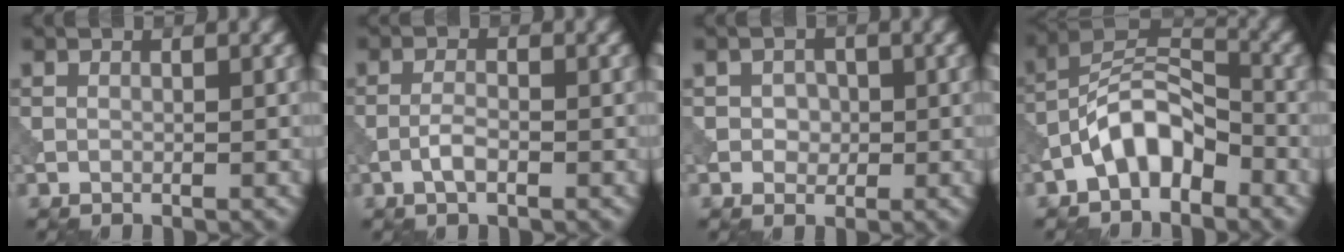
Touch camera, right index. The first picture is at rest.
{"total": 1.8, "force": [-0.9, 0.5, 1.4], "torque": [-0.031, 0.002, -0.021]}
{"total": 1.4, "force": [0.0, 1.2, 0.7], "torque": [-0.011, 0.000, -0.003]}
{"total": 5.7, "force": [-3.3, 2.7, 3.9], "torque": [-0.060, 0.022, -0.066]}